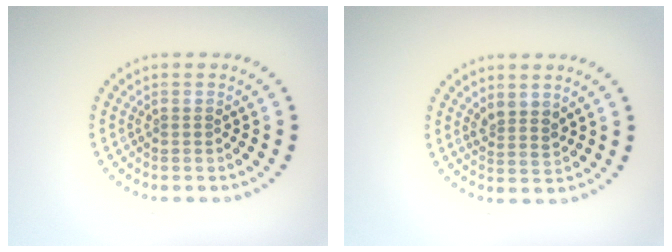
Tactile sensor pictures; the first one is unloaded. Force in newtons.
{"total": 1.9, "press": 1.6, "slide": 1.1}